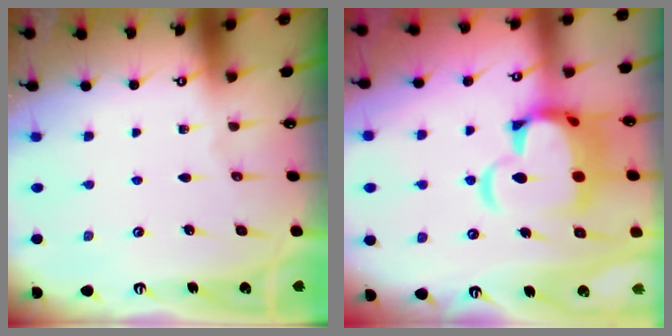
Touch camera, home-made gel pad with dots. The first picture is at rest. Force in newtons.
{"total": 10.5, "press": 10.3, "slide": 1.9}